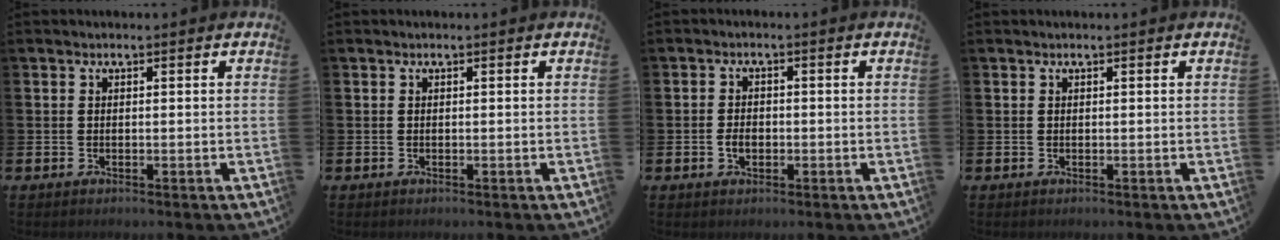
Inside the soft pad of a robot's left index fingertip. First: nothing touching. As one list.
[{"total": 0.0}, {"total": 2.0, "force": [-0.5, 1.4, 1.3], "torque": [-0.016, 0.001, -0.013]}, {"total": 0.0}]